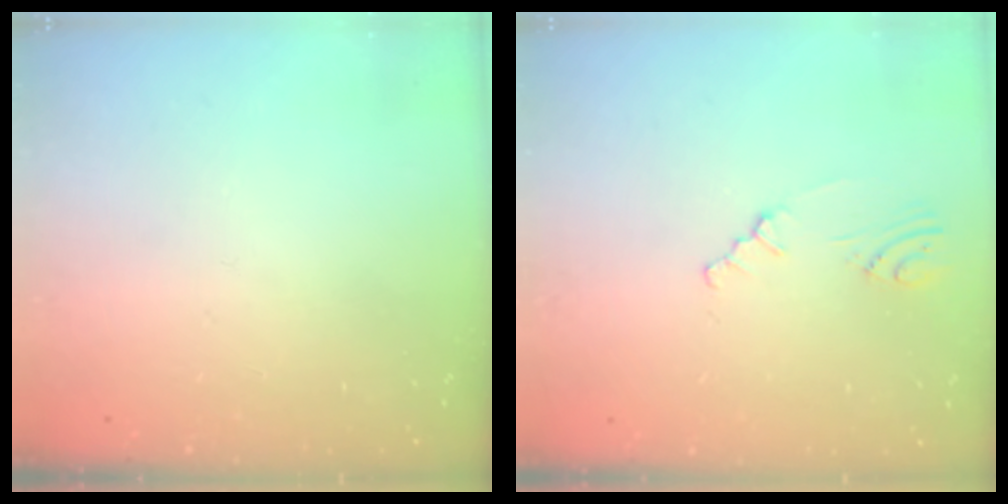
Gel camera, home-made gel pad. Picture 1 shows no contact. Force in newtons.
{"total": 1.1, "press": 1.1, "slide": 0.4}